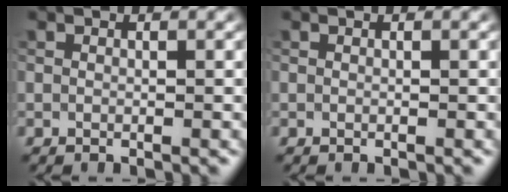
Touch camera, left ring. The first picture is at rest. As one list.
[{"total": 0.0}]